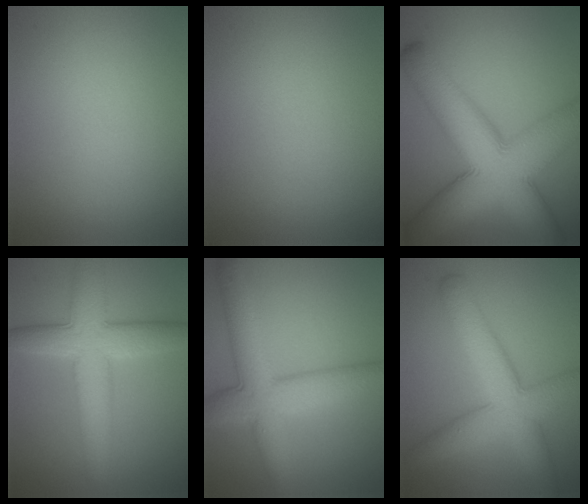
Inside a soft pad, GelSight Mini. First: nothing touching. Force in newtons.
{"total": 0.0}
{"total": 13.6, "press": 13.6, "slide": 0.6}
{"total": 7.2, "press": 7.2, "slide": 0.1}
{"total": 6.9, "press": 6.9, "slide": 0.3}
{"total": 6.9, "press": 6.9, "slide": 0.2}